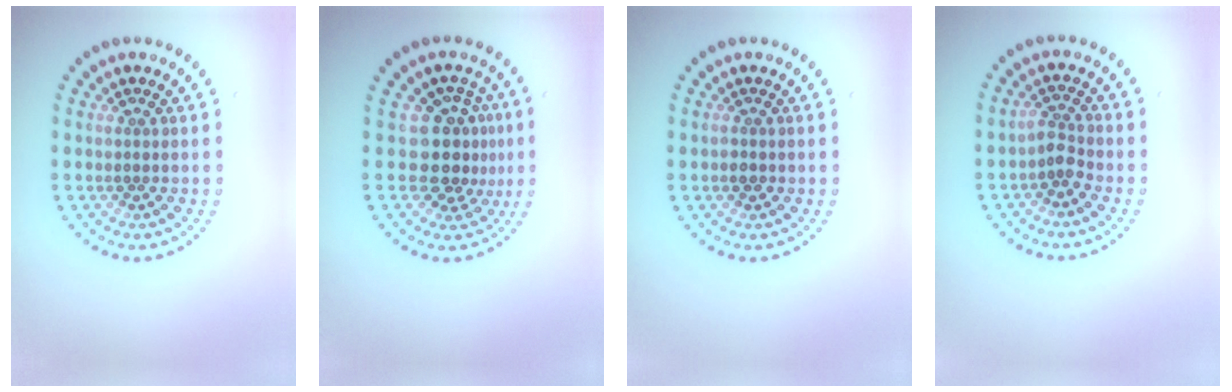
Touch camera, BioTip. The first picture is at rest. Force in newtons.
{"total": 3.9, "press": 3.2, "slide": 2.3}
{"total": 0.9, "press": 0.8, "slide": 0.5}
{"total": 1.8, "press": 1.3, "slide": 1.3}